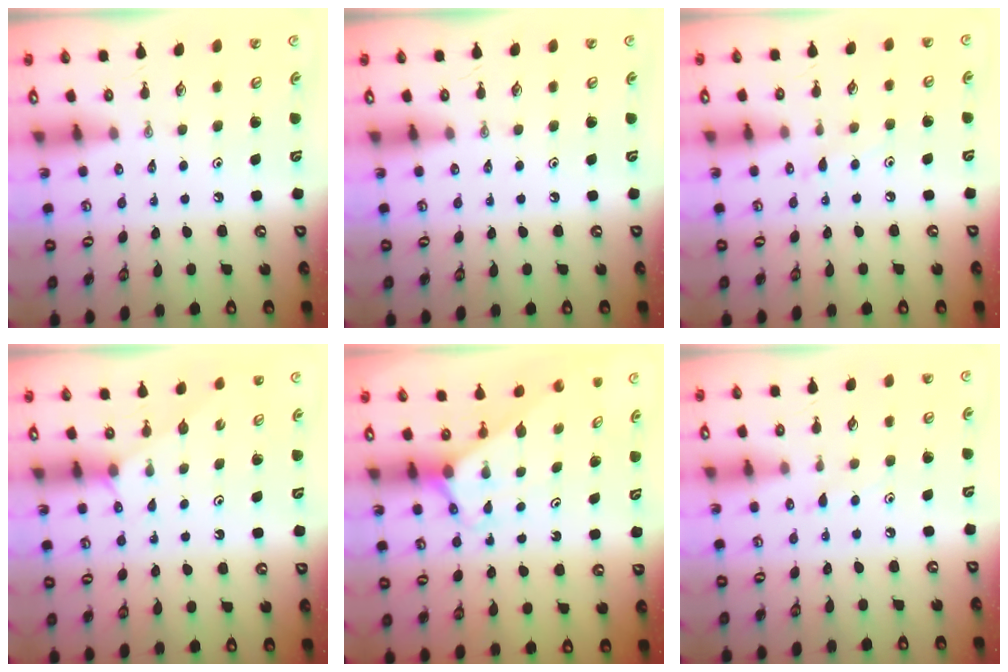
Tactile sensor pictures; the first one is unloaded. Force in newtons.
{"total": 0.0}
{"total": 5.6, "press": 5.6, "slide": 0.2}
{"total": 2.6, "press": 2.5, "slide": 0.5}
{"total": 2.5, "press": 2.4, "slide": 0.2}
{"total": 5.7, "press": 5.6, "slide": 0.6}